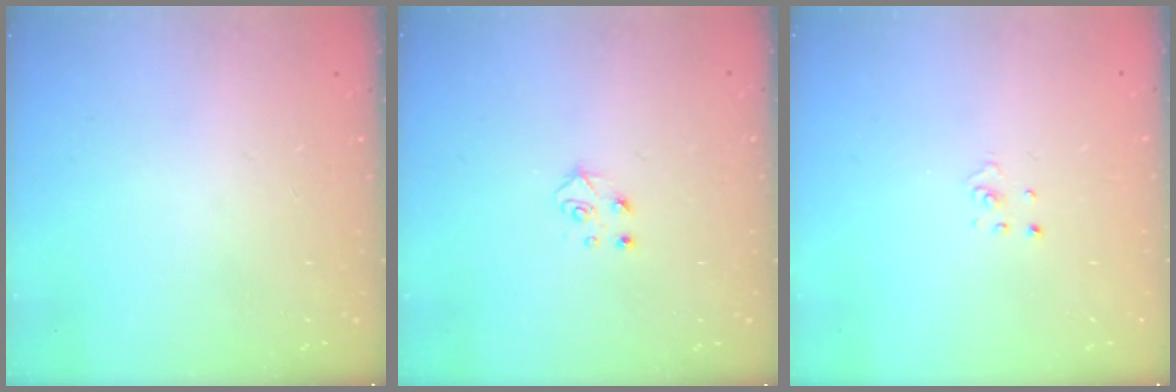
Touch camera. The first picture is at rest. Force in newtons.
{"total": 4.8, "press": 4.8, "slide": 0.5}
{"total": 0.9, "press": 0.9, "slide": 0.1}